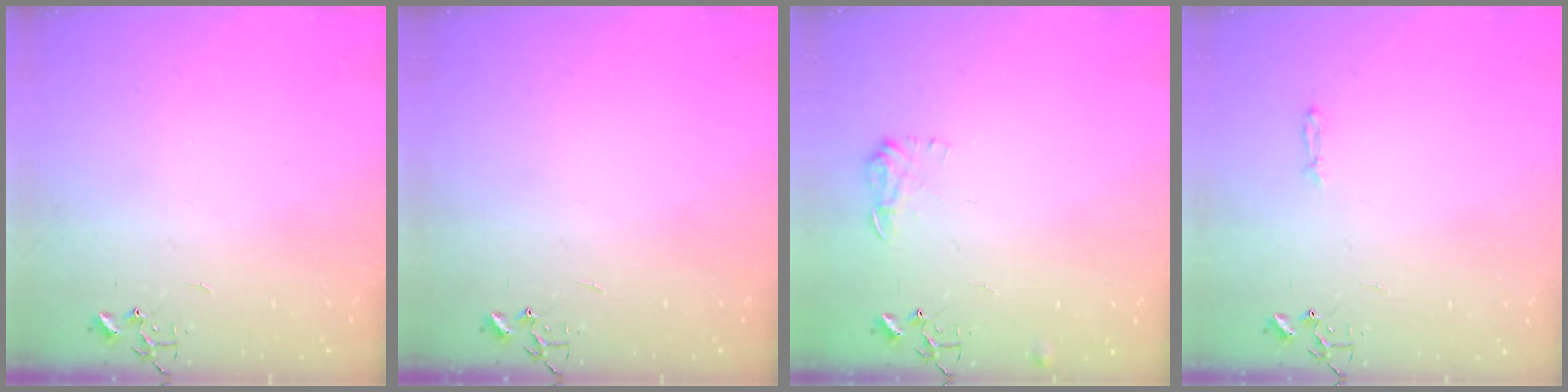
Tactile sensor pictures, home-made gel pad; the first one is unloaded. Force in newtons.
{"total": 0.0}
{"total": 7.6, "press": 7.6, "slide": 0.3}
{"total": 3.6, "press": 3.6, "slide": 0.4}